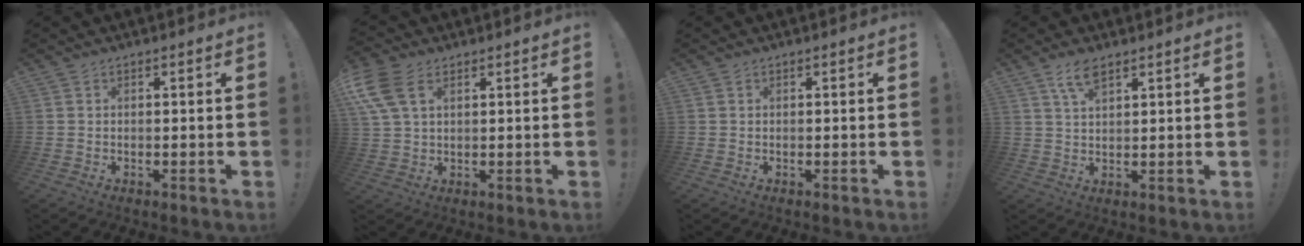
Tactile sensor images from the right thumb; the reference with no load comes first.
{"total": 10.0, "force": [4.2, 5.8, 7.1], "torque": [-0.146, -0.010, 0.083]}
{"total": 0.0}
{"total": 5.5, "force": [3.5, 2.0, 3.7], "torque": [-0.071, -0.008, 0.062]}